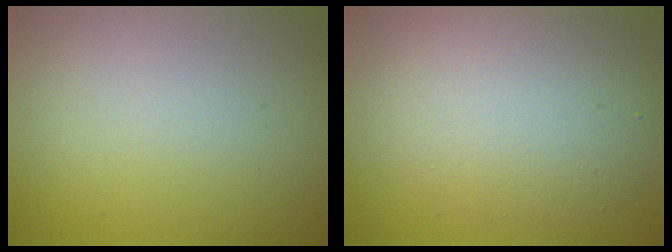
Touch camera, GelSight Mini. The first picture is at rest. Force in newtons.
{"total": 5.5, "press": 5.5, "slide": 0.2}